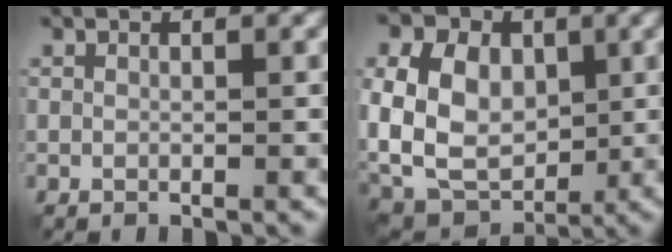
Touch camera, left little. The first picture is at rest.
{"total": 13.6, "force": [1.6, 10.3, 8.8], "torque": [-0.191, 0.028, 0.017]}